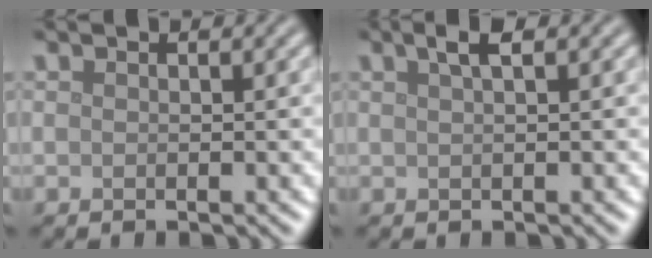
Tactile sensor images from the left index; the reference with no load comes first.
{"total": 1.9, "force": [1.0, 0.5, 1.5], "torque": [-0.021, 0.007, 0.015]}